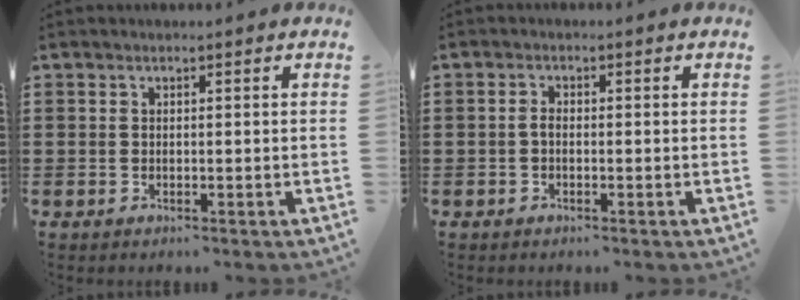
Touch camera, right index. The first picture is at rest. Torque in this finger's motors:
{"motor_torque": [0.25, -0.01, 0.13, 0.04]}